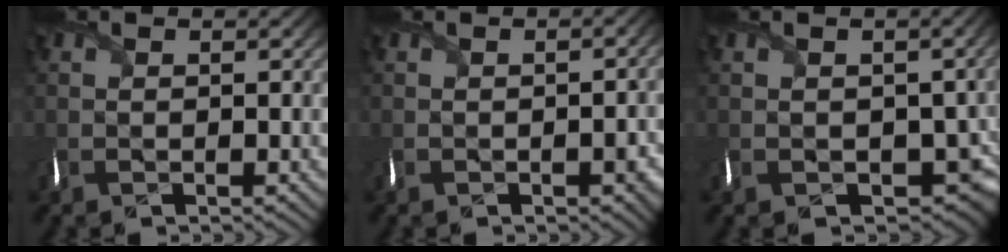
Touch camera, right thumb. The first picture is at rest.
{"total": 3.4, "force": [-1.2, 1.7, 2.7], "torque": [-0.033, -0.010, -0.010]}
{"total": 6.0, "force": [-0.7, 4.6, 3.8], "torque": [-0.067, -0.035, -0.004]}